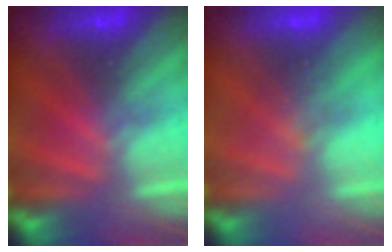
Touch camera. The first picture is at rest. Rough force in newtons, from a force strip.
{"total": 5.0}